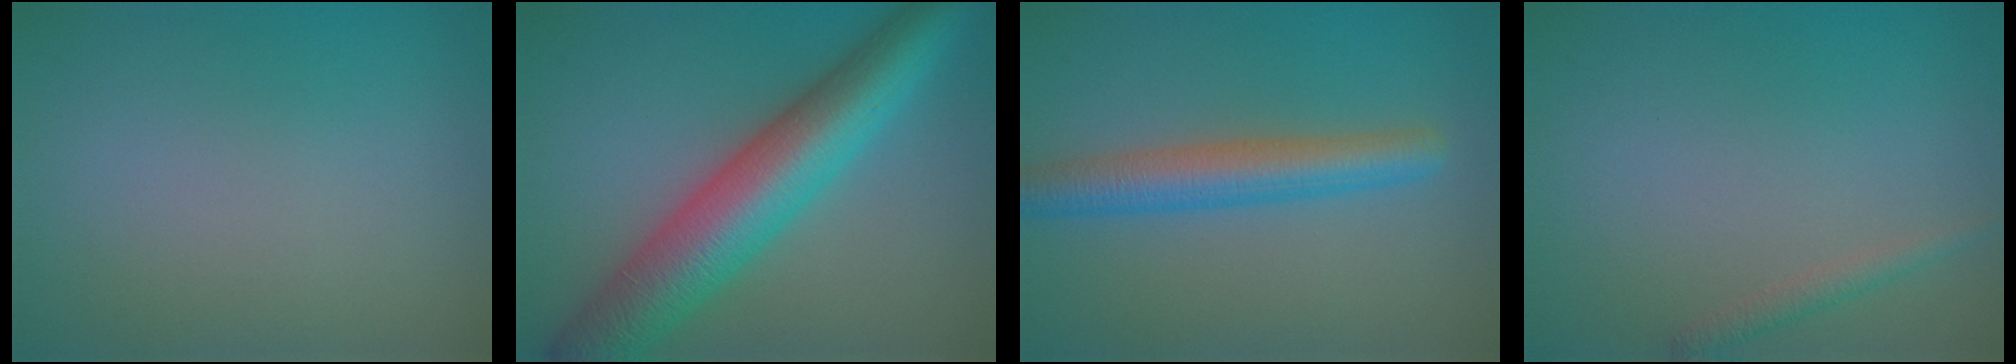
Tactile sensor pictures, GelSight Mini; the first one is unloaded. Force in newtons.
{"total": 10.0, "press": 10.0, "slide": 0.1}
{"total": 4.7, "press": 4.7, "slide": 0.2}
{"total": 1.3, "press": 1.3, "slide": 0.1}